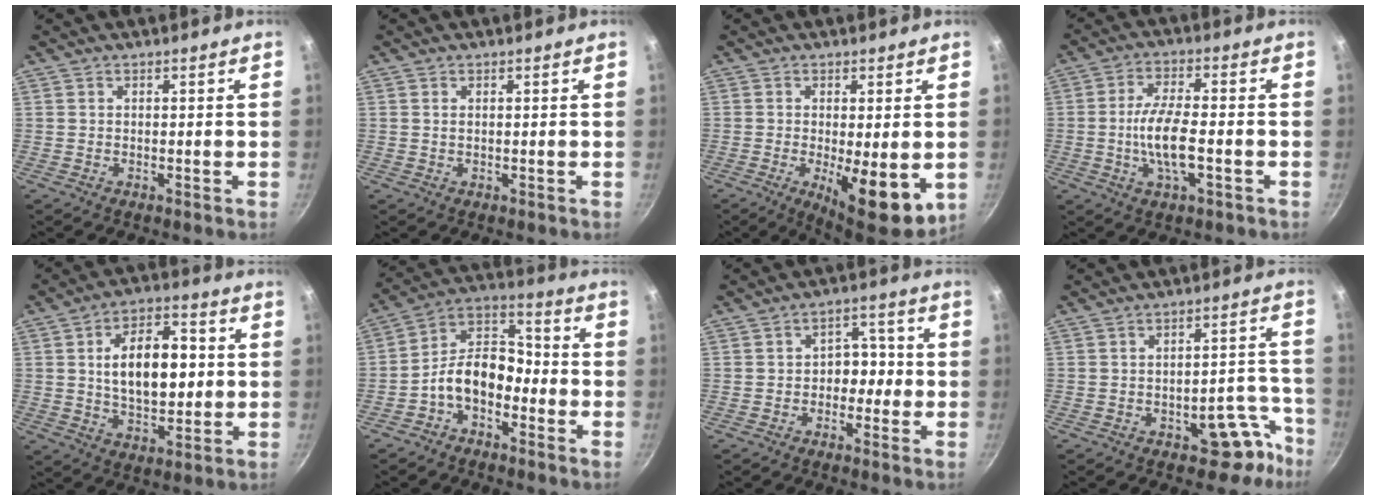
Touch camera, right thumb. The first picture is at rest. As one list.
[{"total": 0.6, "force": [0.2, 0.3, 0.5], "torque": [-0.011, 0.003, 0.005]}, {"total": 12.5, "force": [-2.9, 4.3, 11.4], "torque": [-0.159, -0.026, -0.028]}, {"total": 9.0, "force": [-1.8, 3.4, 8.1], "torque": [-0.160, 0.011, -0.034]}, {"total": 14.7, "force": [1.6, 8.2, 12.1], "torque": [-0.162, 0.007, 0.025]}, {"total": 11.3, "force": [-3.8, 7.2, 7.8], "torque": [-0.117, 0.063, -0.082]}, {"total": 5.9, "force": [-1.0, 4.3, 3.8], "torque": [-0.017, 0.027, -0.027]}, {"total": 8.4, "force": [-5.6, 4.3, 4.6], "torque": [-0.016, 0.068, -0.072]}]